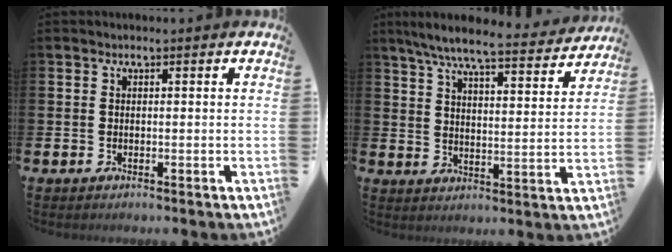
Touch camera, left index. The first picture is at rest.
{"total": 7.7, "force": [7.0, 0.8, 3.2], "torque": [-0.070, -0.047, 0.115]}